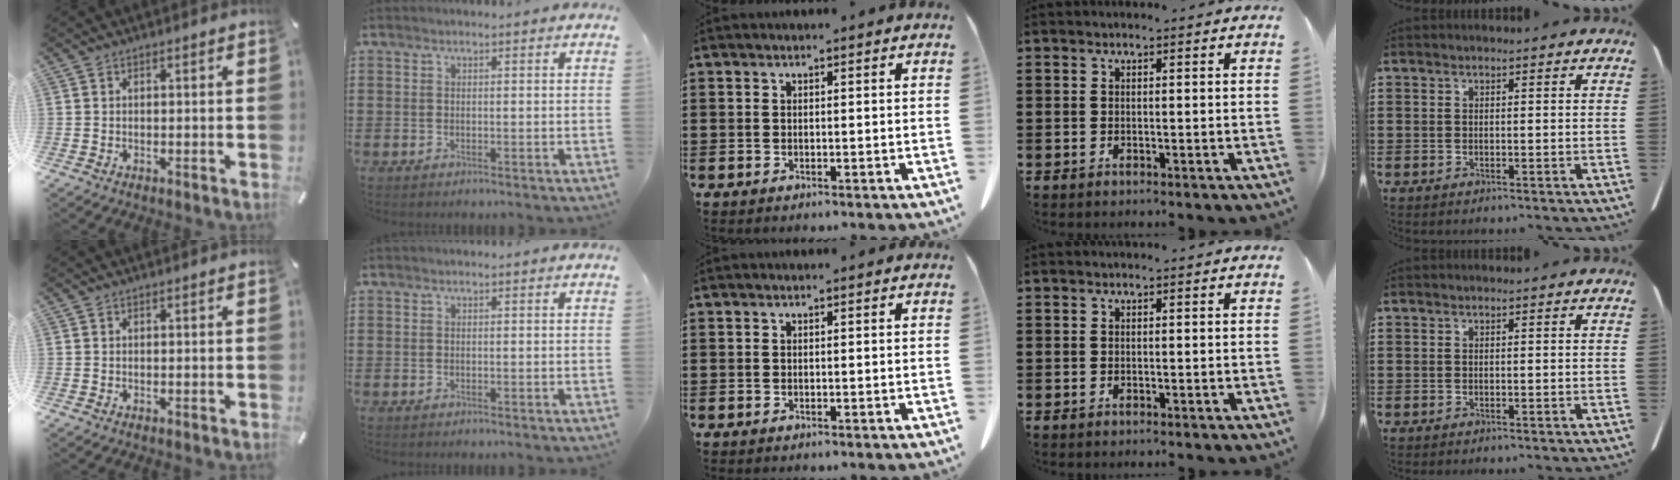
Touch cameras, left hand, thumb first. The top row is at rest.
{}